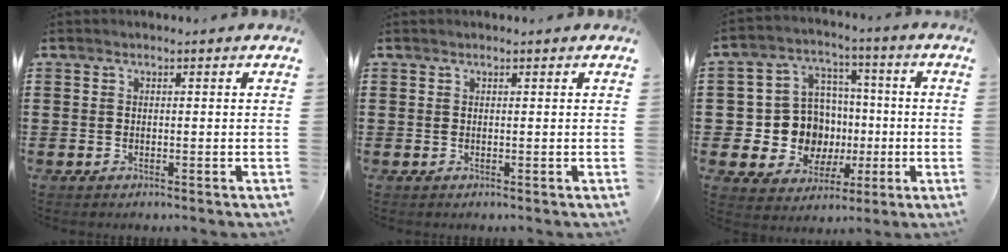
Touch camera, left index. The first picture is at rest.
{"total": 0.0}
{"total": 10.5, "force": [-0.5, 9.8, 3.6], "torque": [-0.114, 0.006, 0.002]}